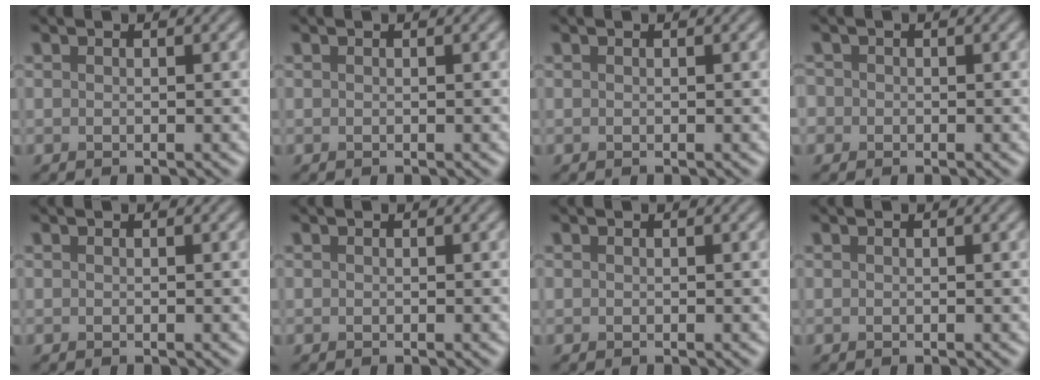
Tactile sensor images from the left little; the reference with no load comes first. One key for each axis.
{"total": 0.0}
{"total": 0.0}
{"total": 1.0, "fx": -0.1, "fy": 1.0, "fz": 0.1, "tx": 0.005, "ty": -0.001, "tz": -0.009}
{"total": 0.0}
{"total": 0.0}
{"total": 0.0}
{"total": 0.0}